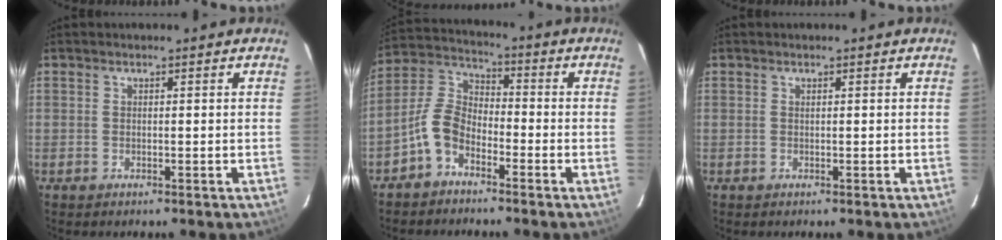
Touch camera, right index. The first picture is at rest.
{"total": 7.5, "force": [-4.7, 4.2, 4.0], "torque": [-0.091, 0.020, -0.101]}
{"total": 0.0}